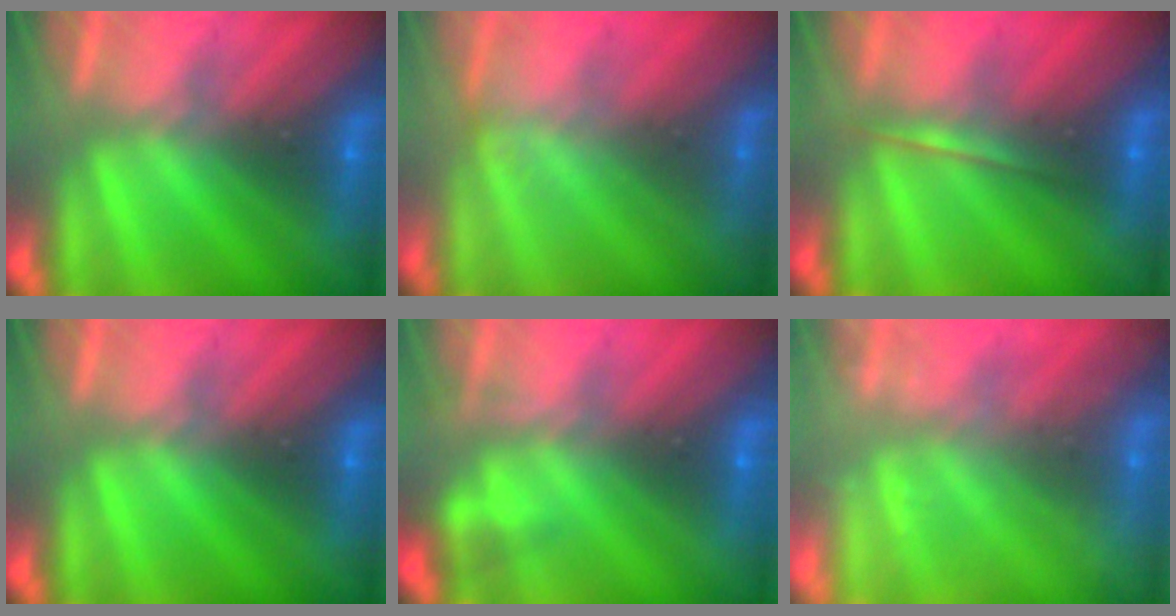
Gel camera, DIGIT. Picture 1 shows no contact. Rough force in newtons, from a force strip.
{"total": 1.7}
{"total": 1.7}
{"total": 0.0}
{"total": 2.3}
{"total": 2.3}